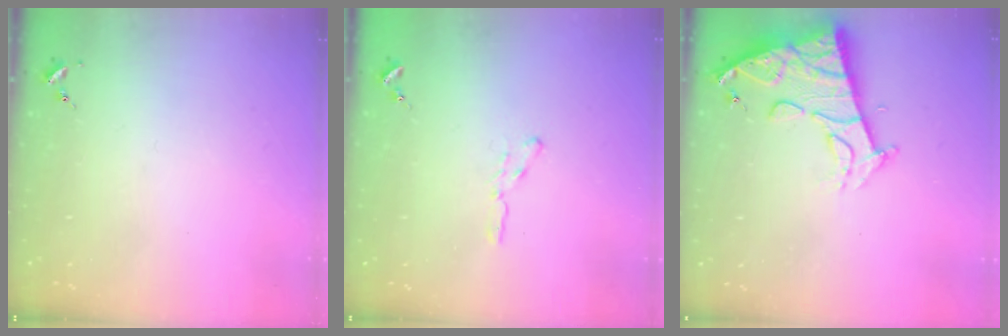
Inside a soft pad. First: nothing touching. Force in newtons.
{"total": 3.0, "press": 3.0, "slide": 0.3}
{"total": 13.2, "press": 13.2, "slide": 1.4}